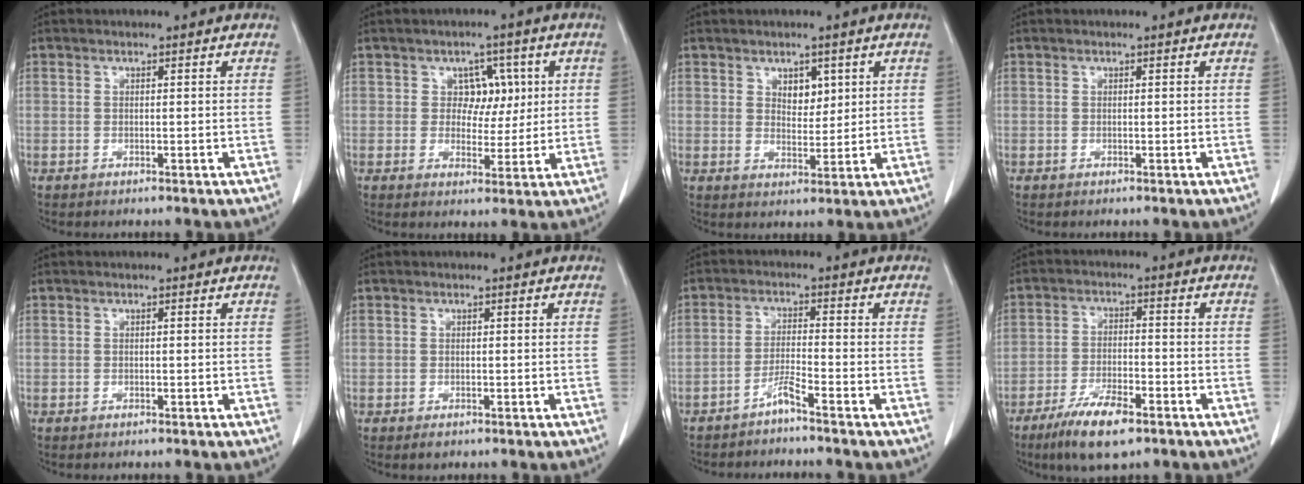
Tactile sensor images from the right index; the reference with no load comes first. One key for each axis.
{"total": 4.7, "fx": 1.2, "fy": 3.9, "fz": 2.2, "tx": -0.016, "ty": 0.010, "tz": 0.018}
{"total": 3.5, "fx": 1.6, "fy": 2.1, "fz": 2.2, "tx": -0.031, "ty": -0.003, "tz": 0.028}
{"total": 0.0}
{"total": 0.0}
{"total": 1.0, "fx": -0.5, "fy": 0.8, "fz": 0.3, "tx": -0.003, "ty": 0.002, "tz": -0.004}
{"total": 3.1, "fx": -2.5, "fy": -0.7, "fz": 1.6, "tx": -0.034, "ty": -0.004, "tz": -0.051}
{"total": 8.5, "fx": -5.6, "fy": 2.2, "fz": 6.0, "tx": -0.116, "ty": -0.012, "tz": -0.096}